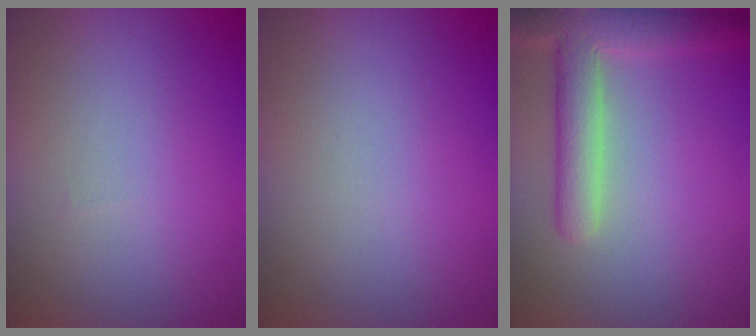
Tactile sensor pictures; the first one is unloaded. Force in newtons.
{"total": 0.0}
{"total": 5.3, "press": 5.3, "slide": 0.4}